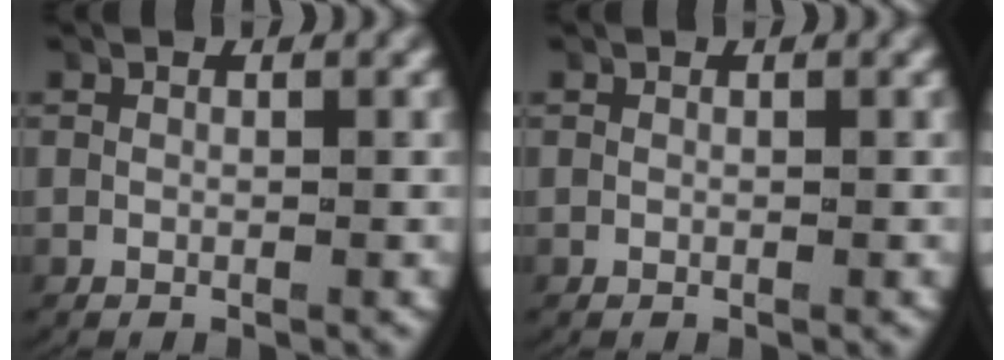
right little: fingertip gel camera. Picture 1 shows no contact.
{"total": 0.0}